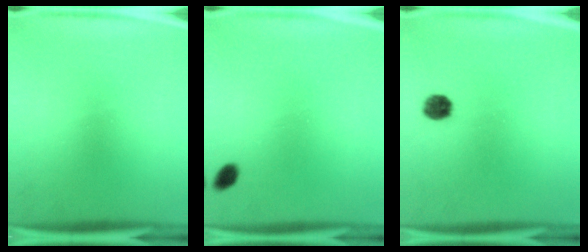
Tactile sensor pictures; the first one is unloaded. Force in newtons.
{"total": 2.0}
{"total": 4.0}